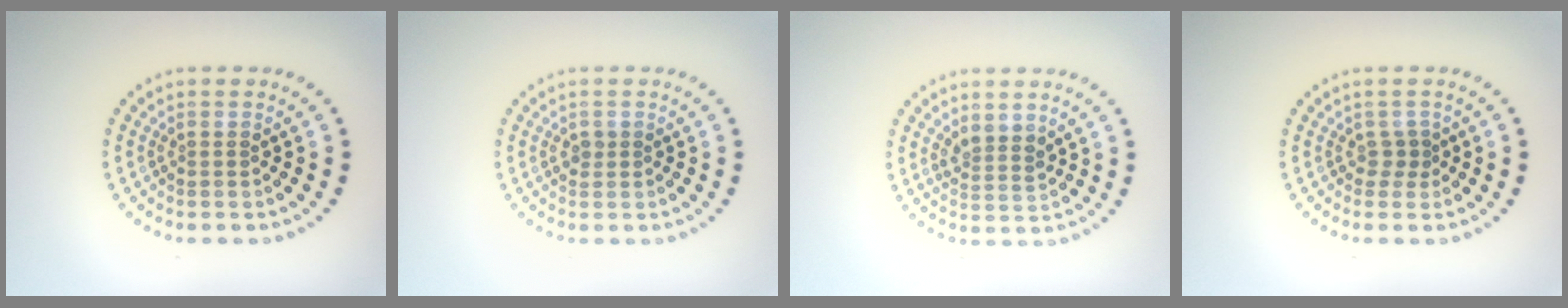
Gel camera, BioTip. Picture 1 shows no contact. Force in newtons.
{"total": 0.9, "press": 0.9, "slide": 0.1}
{"total": 2.1, "press": 1.6, "slide": 1.3}
{"total": 1.1, "press": 0.8, "slide": 0.8}